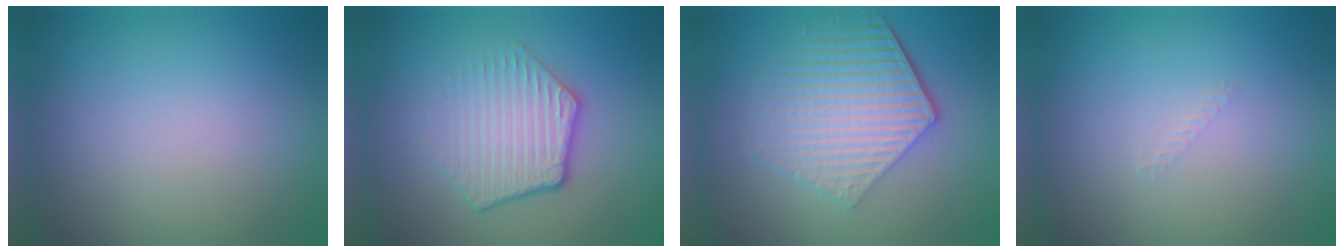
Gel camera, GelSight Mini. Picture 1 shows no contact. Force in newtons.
{"total": 4.5, "press": 3.2, "slide": 3.1}
{"total": 6.4, "press": 4.6, "slide": 4.4}
{"total": 0.6, "press": 0.6, "slide": 0.1}